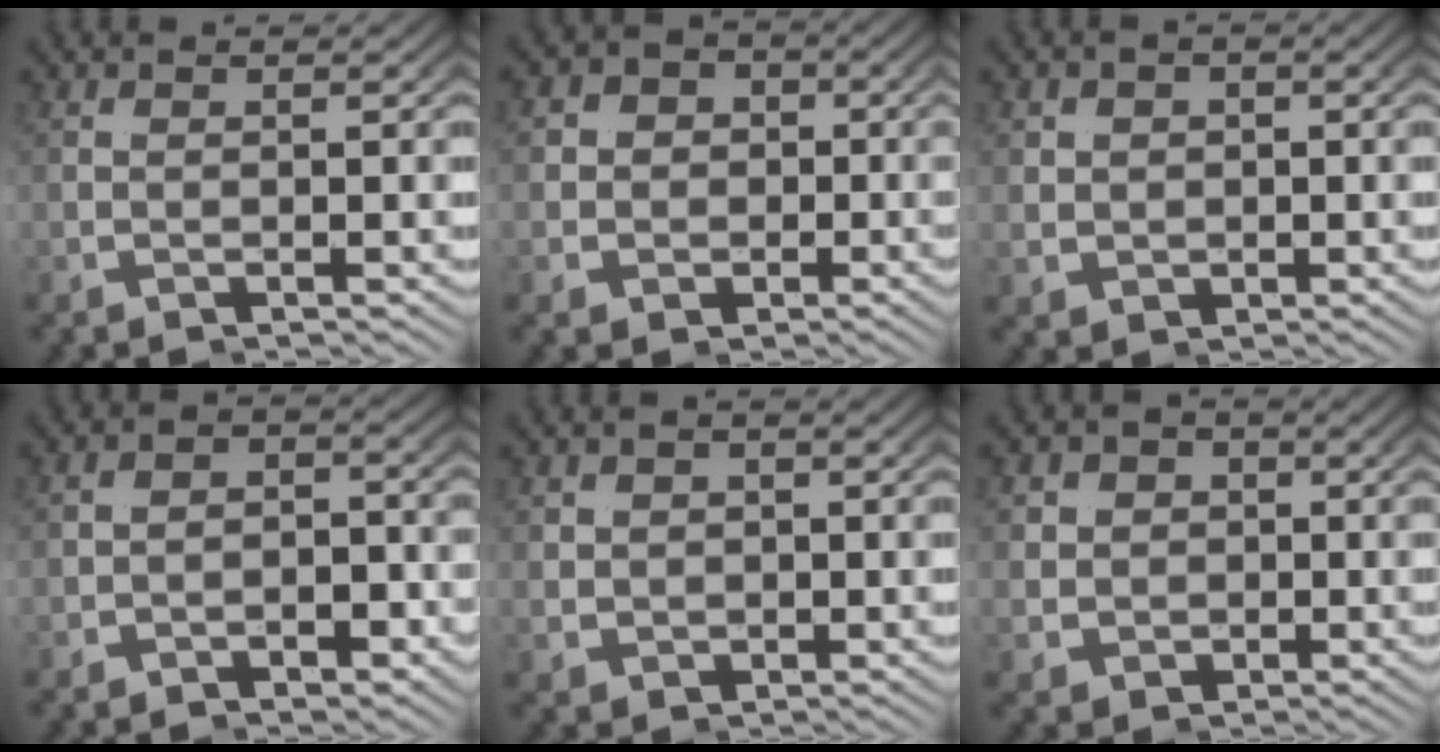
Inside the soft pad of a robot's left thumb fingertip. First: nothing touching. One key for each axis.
{"total": 11.0, "fx": 1.4, "fy": 8.9, "fz": 6.3, "tx": -0.098, "ty": 0.002, "tz": 0.009}
{"total": 2.6, "fx": 0.5, "fy": 2.4, "fz": 1.0, "tx": -0.016, "ty": -0.007, "tz": 0.013}
{"total": 5.4, "fx": -1.9, "fy": 4.3, "fz": 2.5, "tx": -0.056, "ty": -0.031, "tz": -0.021}
{"total": 2.3, "fx": 0.4, "fy": 2.1, "fz": 0.9, "tx": -0.015, "ty": -0.008, "tz": 0.012}
{"total": 7.1, "fx": 1.4, "fy": 5.9, "fz": 3.7, "tx": -0.064, "ty": -0.006, "tz": 0.019}